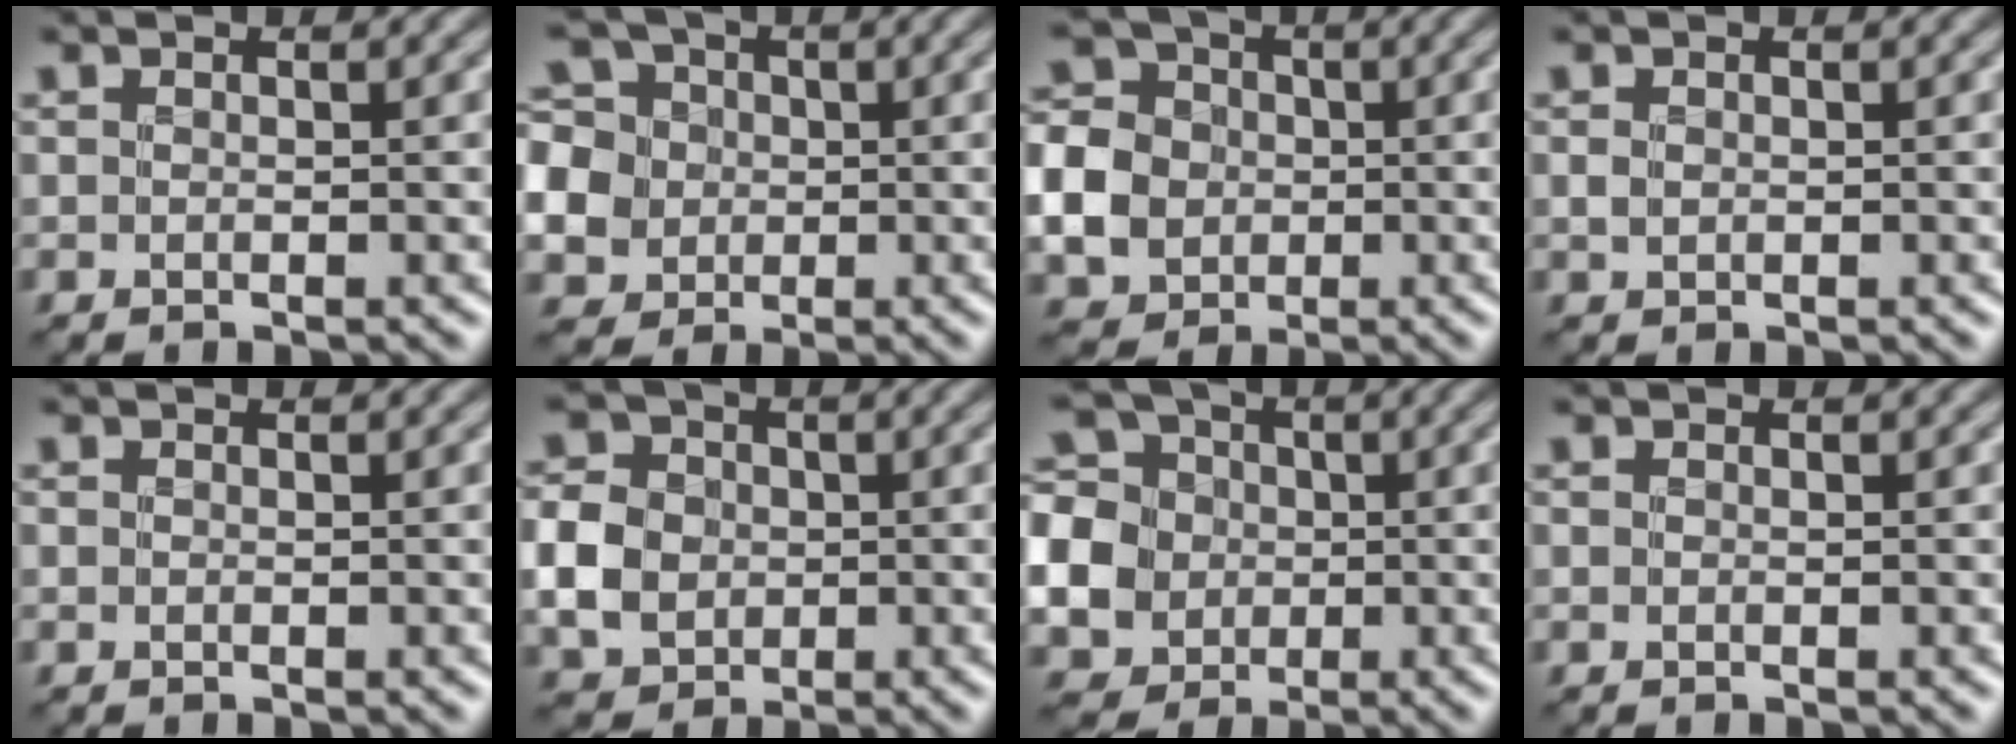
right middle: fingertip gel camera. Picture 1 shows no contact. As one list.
[{"total": 10.4, "force": [-1.2, 9.4, 4.3], "torque": [-0.113, 0.011, -0.050]}, {"total": 7.5, "force": [-1.3, 6.4, 3.6], "torque": [-0.086, 0.000, -0.038]}, {"total": 0.7, "force": [0.1, 0.6, 0.4], "torque": [-0.008, -0.002, 0.002]}, {"total": 0.0}, {"total": 5.4, "force": [-0.6, 4.6, 2.7], "torque": [-0.064, 0.004, -0.019]}, {"total": 11.7, "force": [-2.2, 10.4, 4.8], "torque": [-0.130, -0.005, -0.067]}, {"total": 0.0}]